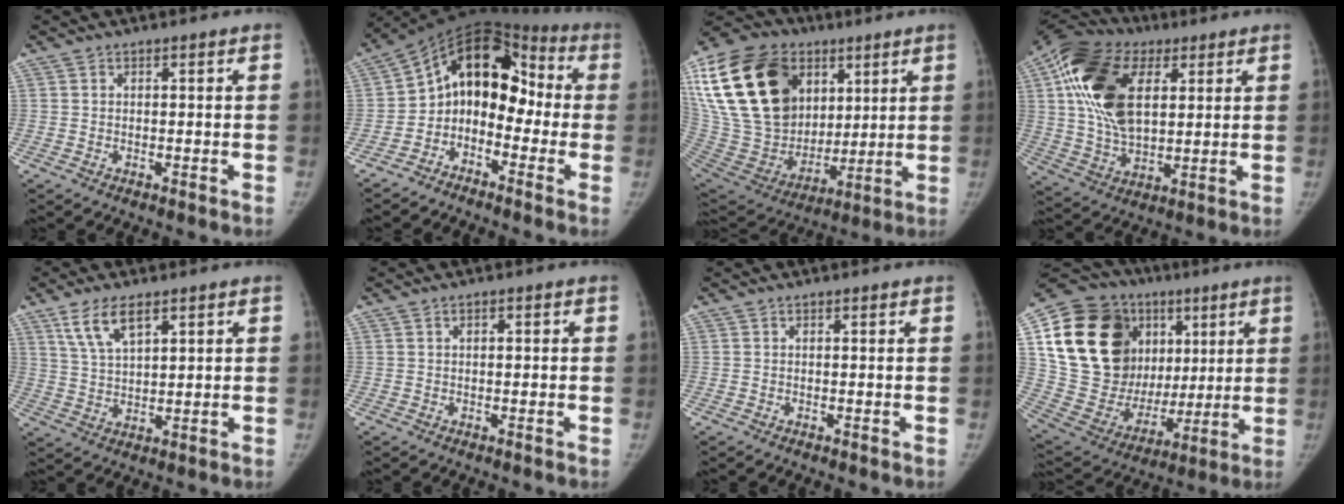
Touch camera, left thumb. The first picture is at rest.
{"total": 14.0, "force": [-2.2, 10.4, 9.1], "torque": [-0.092, 0.091, -0.056]}
{"total": 33.9, "force": [12.0, 23.6, 21.2], "torque": [-0.448, 0.021, 0.236]}
{"total": 20.9, "force": [5.9, 12.6, 15.6], "torque": [-0.285, -0.006, 0.100]}
{"total": 7.6, "force": [4.1, 3.4, 5.4], "torque": [-0.093, -0.016, 0.085]}
{"total": 1.2, "force": [0.2, 0.7, 1.0], "torque": [-0.013, 0.004, -0.001]}
{"total": 0.0}
{"total": 30.6, "force": [9.1, 21.4, 19.8], "torque": [-0.329, 0.033, 0.172]}